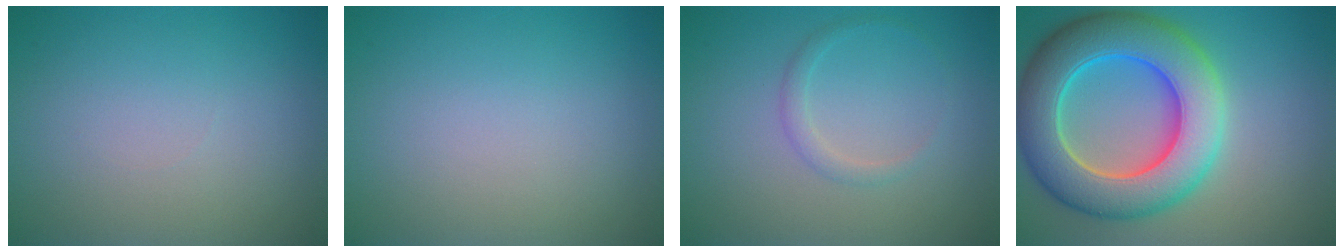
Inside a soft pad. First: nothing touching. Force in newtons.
{"total": 0.0}
{"total": 1.2, "press": 1.2, "slide": 0.2}
{"total": 10.8, "press": 10.8, "slide": 0.4}